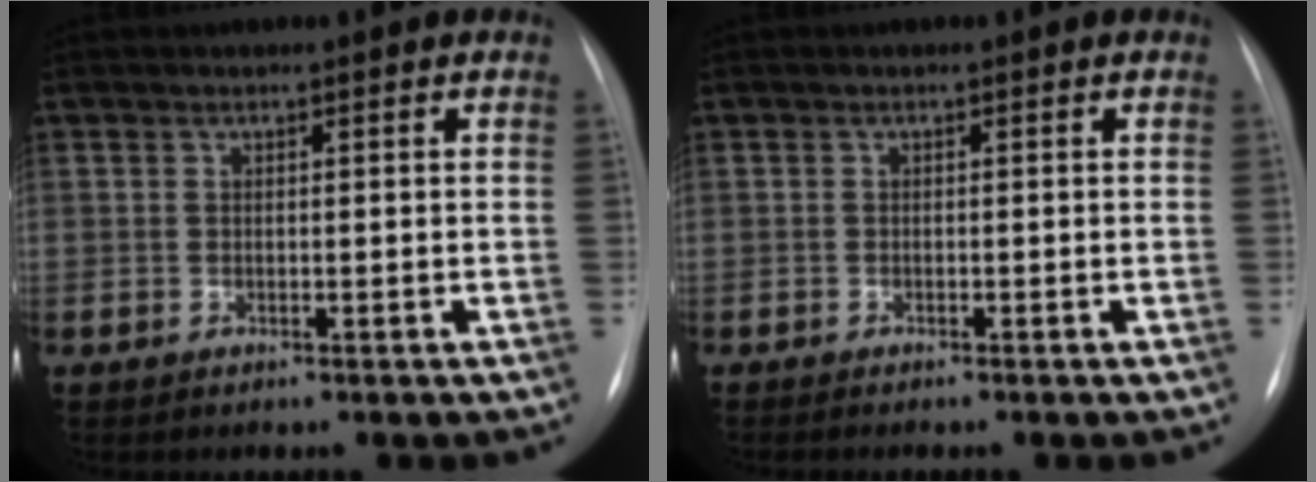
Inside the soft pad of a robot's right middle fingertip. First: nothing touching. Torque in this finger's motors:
{"motor_torque": [0.20, -0.24, 0.04, 0.01]}